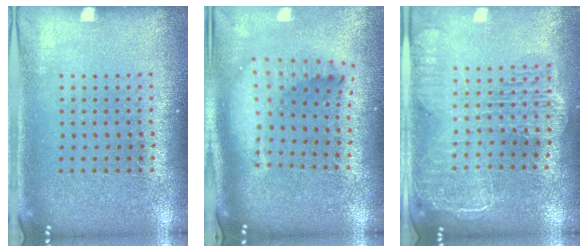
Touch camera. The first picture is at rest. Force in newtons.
{"total": 2.1, "press": 1.6, "slide": 1.3}
{"total": 2.3, "press": 2.0, "slide": 1.1}